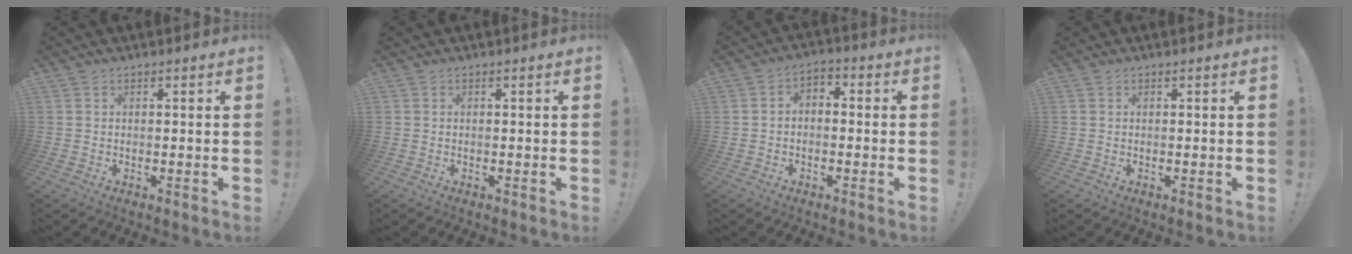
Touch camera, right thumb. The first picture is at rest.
{"total": 0.0}
{"total": 2.5, "force": [-1.5, 1.4, 1.3], "torque": [-0.019, 0.009, -0.028]}
{"total": 0.0}